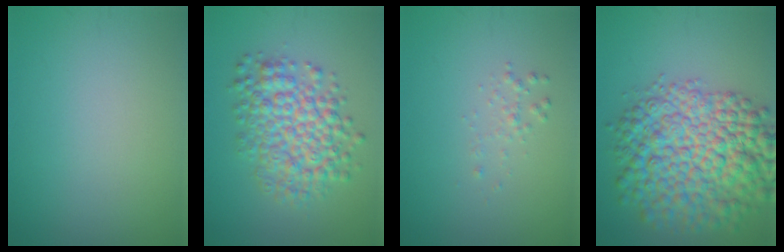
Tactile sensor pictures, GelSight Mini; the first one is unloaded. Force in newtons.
{"total": 6.4, "press": 6.4, "slide": 0.1}
{"total": 0.9, "press": 0.9, "slide": 0.0}
{"total": 11.1, "press": 11.1, "slide": 0.3}